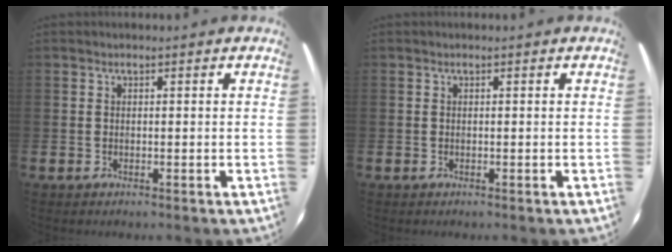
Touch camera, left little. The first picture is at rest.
{"total": 0.0}